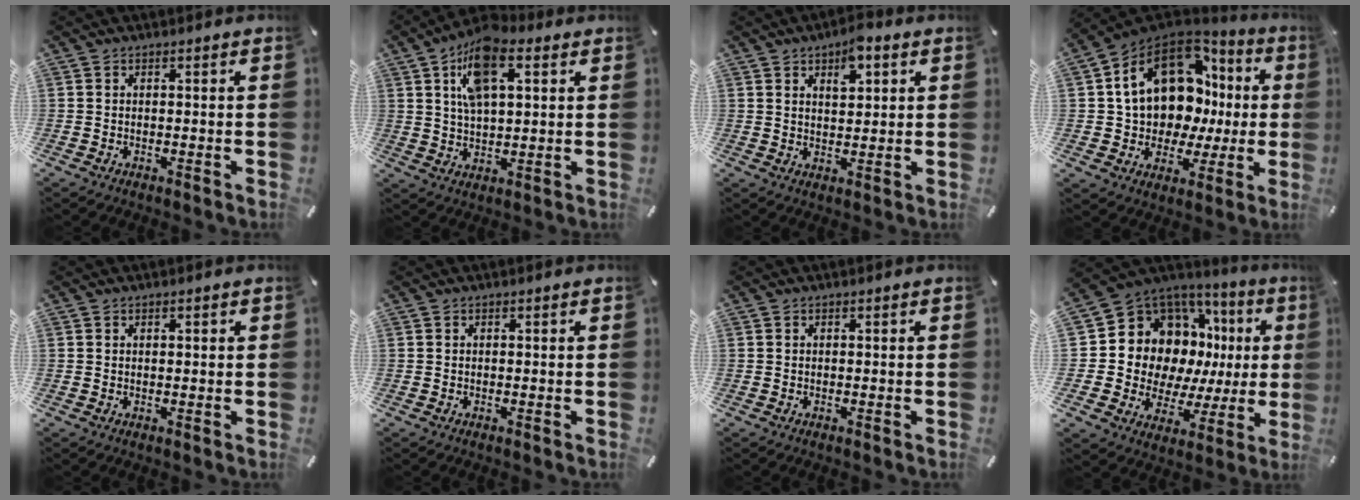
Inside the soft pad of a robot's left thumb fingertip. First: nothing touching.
{"total": 11.8, "force": [5.0, 6.0, 8.9], "torque": [-0.160, 0.001, 0.089]}
{"total": 5.7, "force": [3.0, 3.3, 3.5], "torque": [-0.038, -0.009, 0.046]}
{"total": 18.4, "force": [6.1, 13.0, 11.5], "torque": [-0.198, -0.034, 0.110]}
{"total": 0.5, "force": [0.2, 0.4, 0.2], "torque": [-0.005, 0.003, 0.004]}
{"total": 0.0}
{"total": 0.0}
{"total": 14.2, "force": [5.0, 11.1, 7.3], "torque": [-0.132, -0.062, 0.103]}